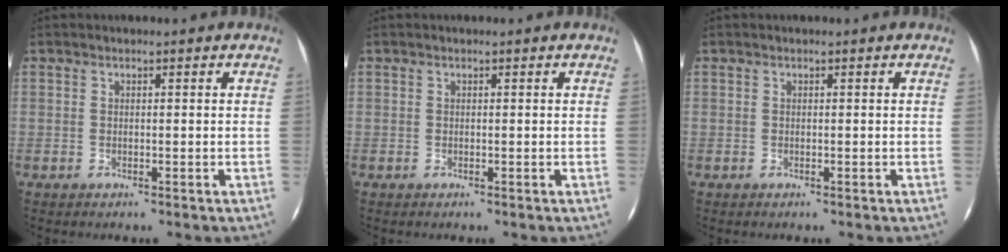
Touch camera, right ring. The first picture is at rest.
{"total": 0.0}
{"total": 0.0}